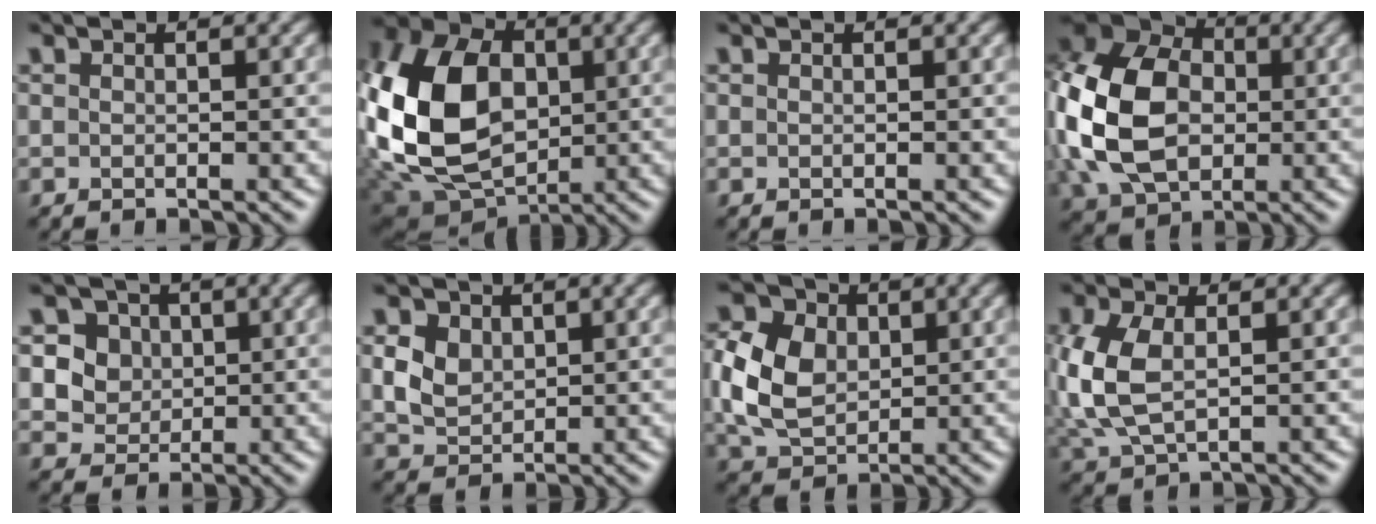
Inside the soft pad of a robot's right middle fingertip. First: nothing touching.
{"total": 14.9, "force": [0.3, 10.8, 10.2], "torque": [-0.233, 0.011, -0.009]}
{"total": 0.0}
{"total": 14.0, "force": [-0.4, 10.2, 9.6], "torque": [-0.234, -0.004, -0.003]}
{"total": 6.5, "force": [2.3, 5.4, 2.8], "torque": [-0.043, 0.015, 0.028]}
{"total": 4.0, "force": [1.3, 3.1, 2.2], "torque": [-0.060, 0.009, 0.025]}
{"total": 7.2, "force": [0.6, 5.5, 4.6], "torque": [-0.111, 0.007, 0.006]}
{"total": 6.7, "force": [0.2, 4.2, 5.3], "torque": [-0.145, -0.001, 0.006]}